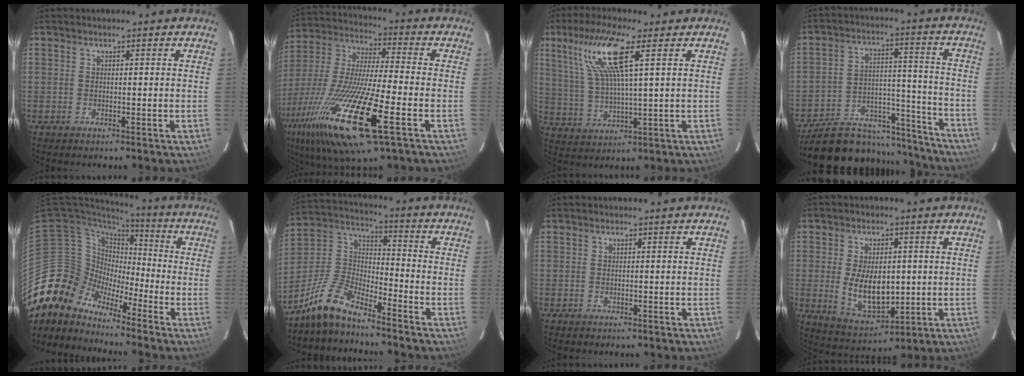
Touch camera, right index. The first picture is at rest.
{"total": 24.9, "force": [-11.6, 4.1, 21.7], "torque": [-0.437, -0.059, -0.225]}
{"total": 11.7, "force": [5.4, 1.3, 10.3], "torque": [-0.208, 0.008, 0.113]}
{"total": 21.7, "force": [-18.3, 9.1, 7.2], "torque": [-0.138, 0.044, -0.238]}
{"total": 11.2, "force": [-9.6, 5.8, -0.1], "torque": [-0.013, 0.036, -0.203]}
{"total": 10.6, "force": [-8.9, 2.7, 5.1], "torque": [-0.129, 0.019, -0.184]}
{"total": 0.0}
{"total": 10.9, "force": [-0.4, 6.1, 9.1], "torque": [-0.180, -0.013, 0.012]}